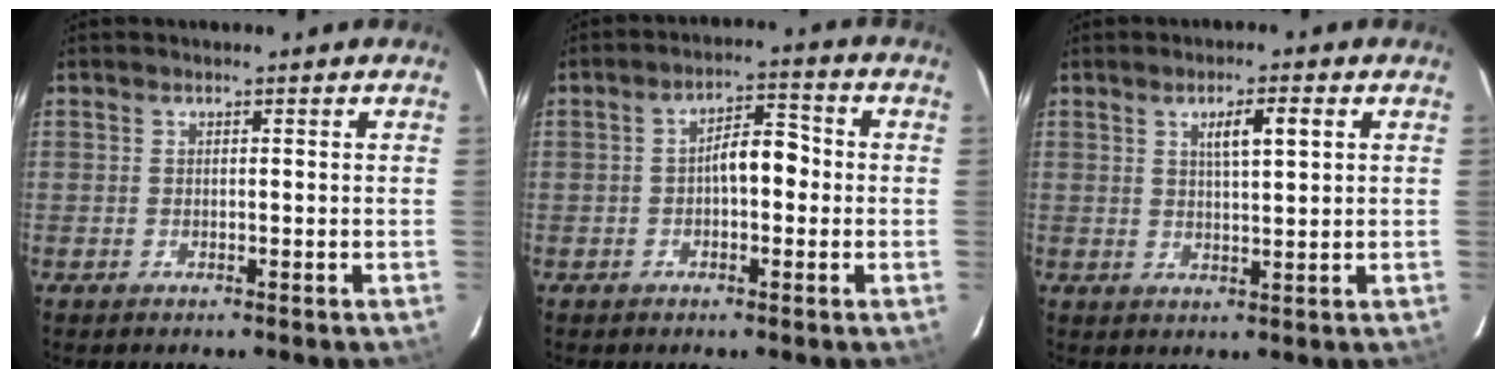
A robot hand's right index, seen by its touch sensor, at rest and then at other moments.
{"total": 5.4, "force": [-0.5, 2.2, 4.9], "torque": [-0.078, 0.024, -0.010]}
{"total": 4.3, "force": [1.7, 0.6, 4.0], "torque": [-0.069, 0.004, 0.028]}